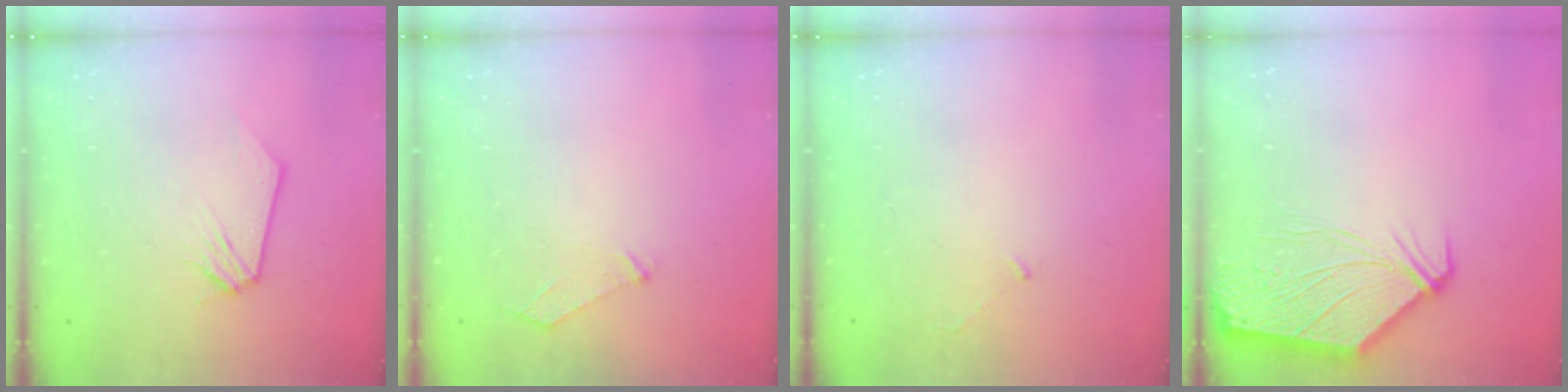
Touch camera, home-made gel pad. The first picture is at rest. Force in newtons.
{"total": 4.4, "press": 4.3, "slide": 0.6}
{"total": 2.5, "press": 2.4, "slide": 0.6}
{"total": 11.3, "press": 11.1, "slide": 1.7}